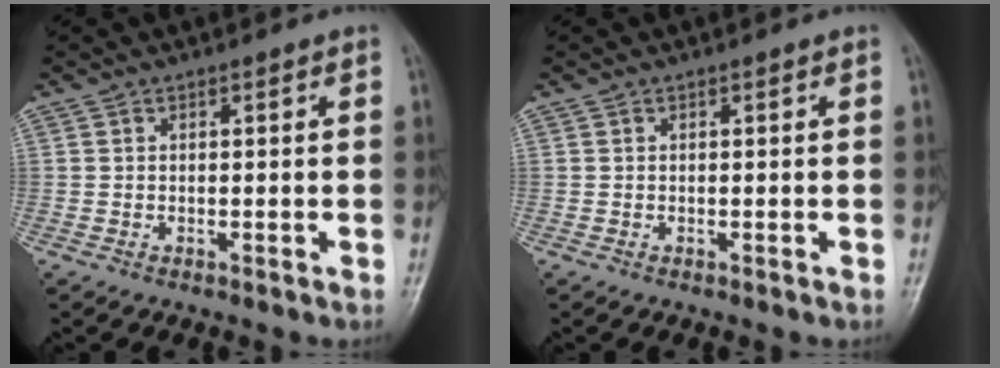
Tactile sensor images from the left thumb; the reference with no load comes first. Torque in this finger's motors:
{"motor_torque": [0.00, 0.00, 0.00, 0.00, 0.00]}